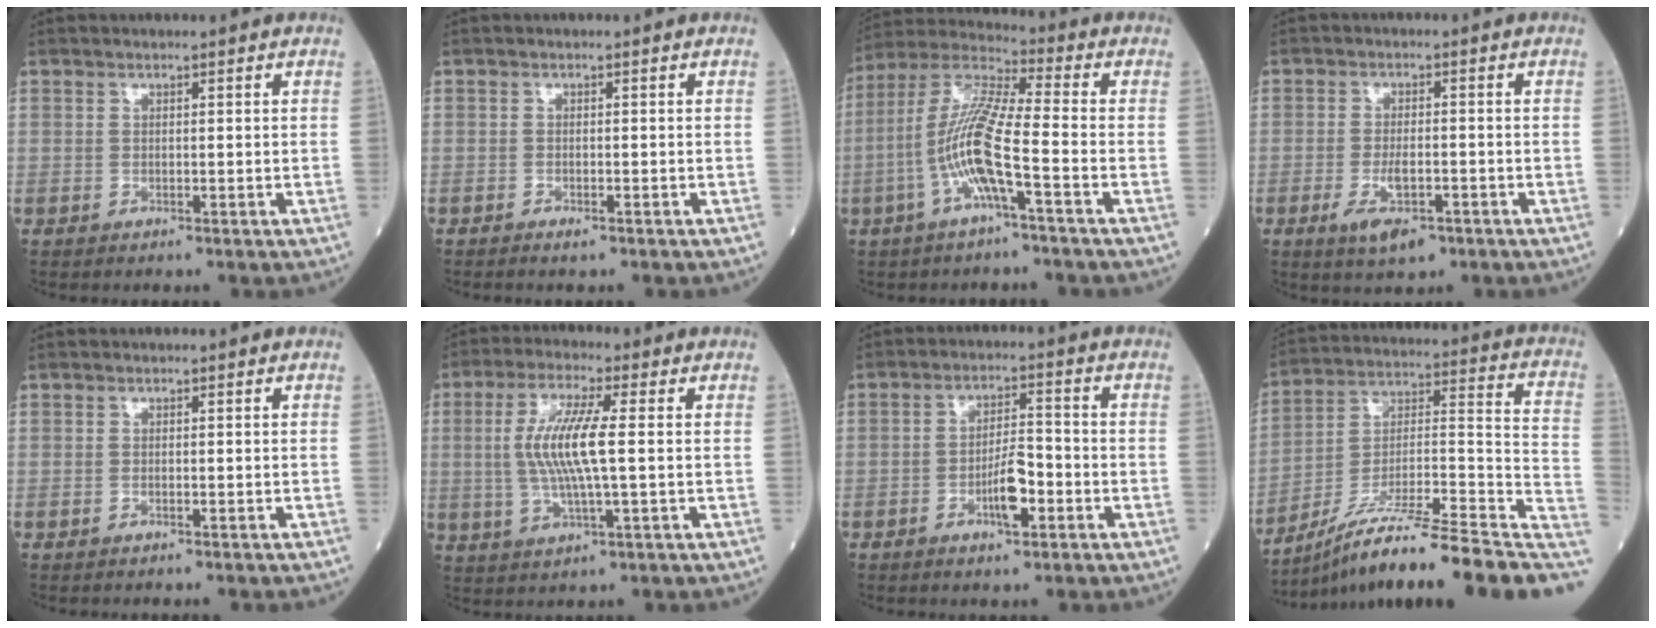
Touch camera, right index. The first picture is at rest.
{"total": 0.9, "force": [-0.7, 0.2, 0.5], "torque": [-0.007, 0.000, -0.009]}
{"total": 11.4, "force": [-3.4, 0.5, 10.9], "torque": [-0.230, 0.010, -0.075]}
{"total": 5.2, "force": [-2.6, 1.8, 4.1], "torque": [-0.078, -0.006, -0.037]}
{"total": 0.6, "force": [-0.6, 0.0, 0.2], "torque": [0.001, 0.001, -0.009]}
{"total": 9.2, "force": [0.6, 0.9, 9.1], "torque": [-0.189, 0.001, 0.010]}
{"total": 5.5, "force": [-2.4, 1.4, 4.8], "torque": [-0.087, 0.007, -0.041]}
{"total": 22.8, "force": [-16.7, 1.4, 15.5], "torque": [-0.184, 0.019, -0.278]}